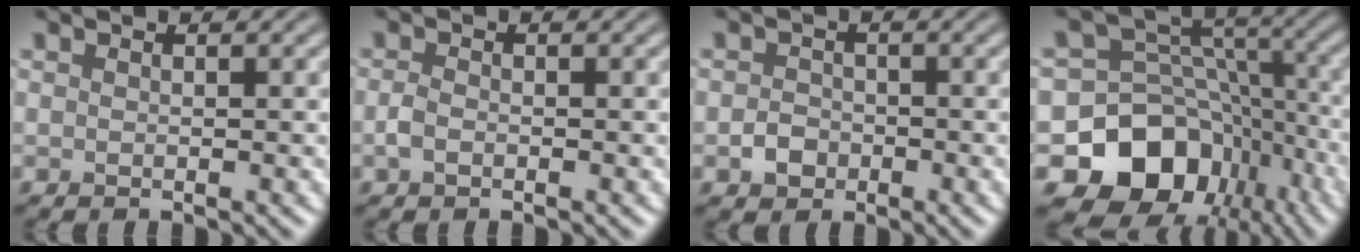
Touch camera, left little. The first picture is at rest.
{"total": 1.2, "force": [-0.5, 0.8, 0.8], "torque": [-0.019, 0.000, -0.013]}
{"total": 1.9, "force": [-0.7, 1.6, 0.7], "torque": [-0.006, 0.000, -0.018]}
{"total": 12.1, "force": [-5.9, 9.4, 4.7], "torque": [-0.082, 0.019, -0.105]}